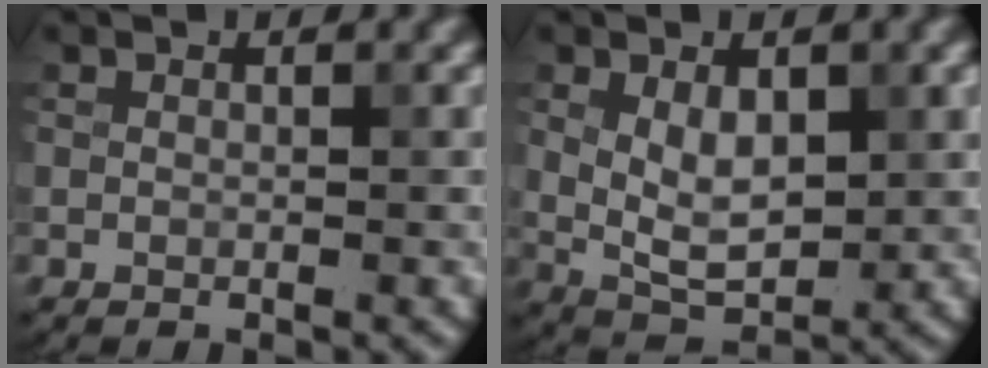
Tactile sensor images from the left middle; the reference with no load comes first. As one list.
[{"total": 4.7, "force": [0.9, 2.7, 3.8], "torque": [-0.073, -0.003, 0.021]}]